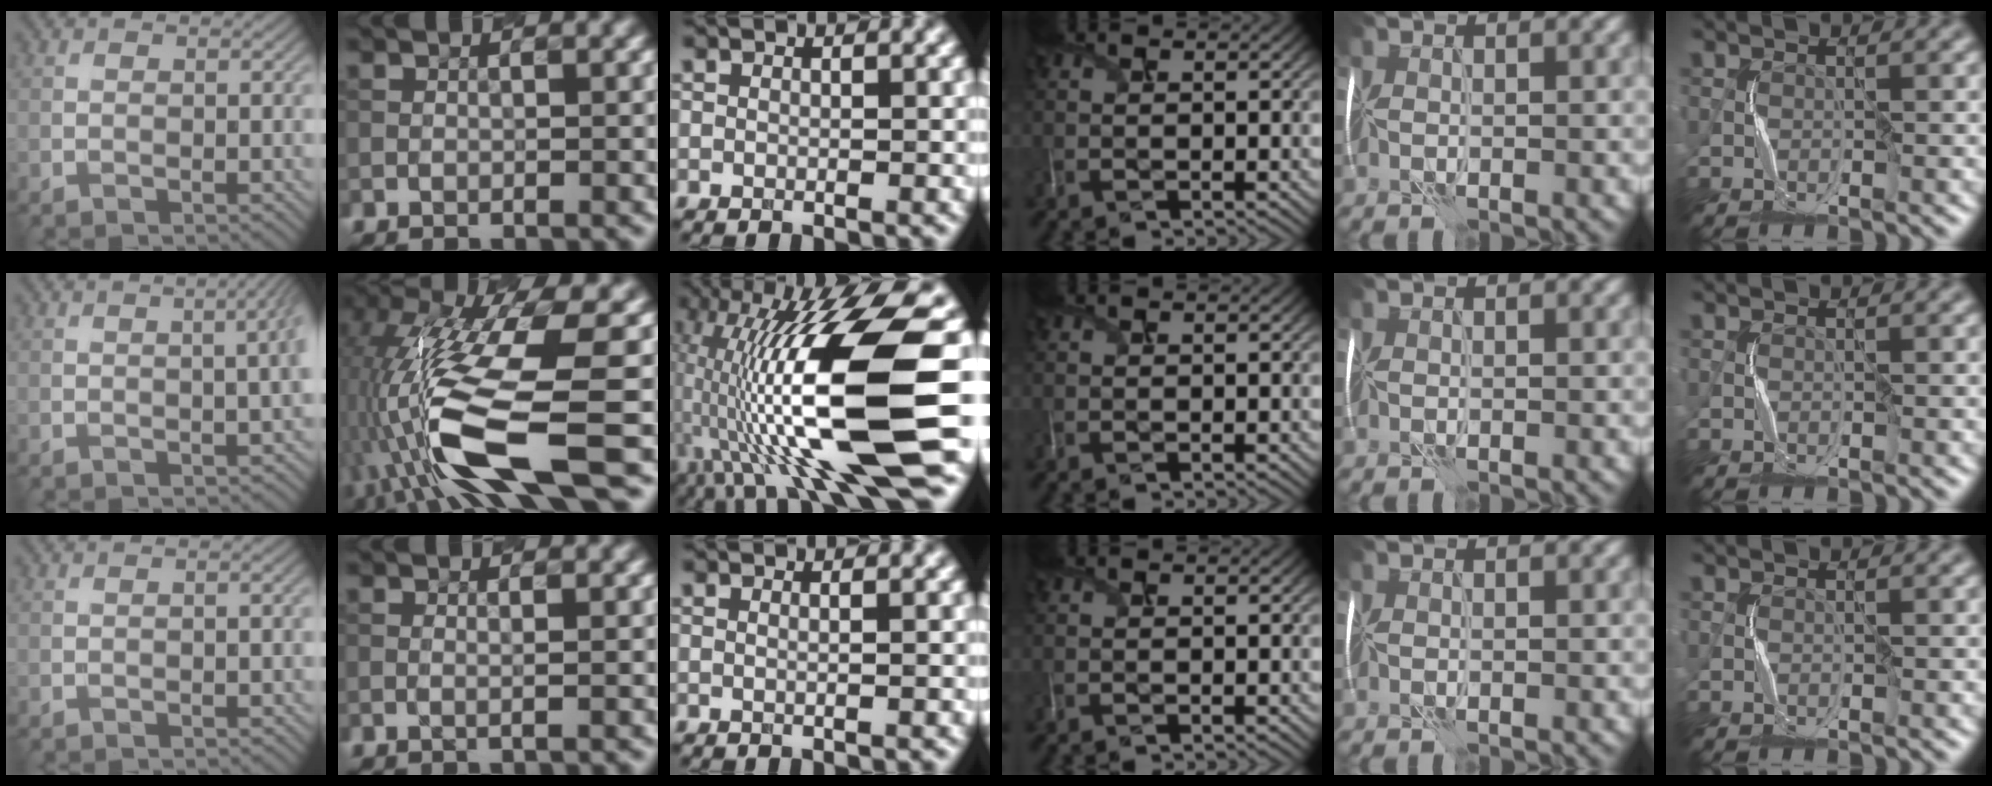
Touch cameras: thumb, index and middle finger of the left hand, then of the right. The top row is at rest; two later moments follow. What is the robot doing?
{"motion": "shake", "object": "plastic piggy bank"}